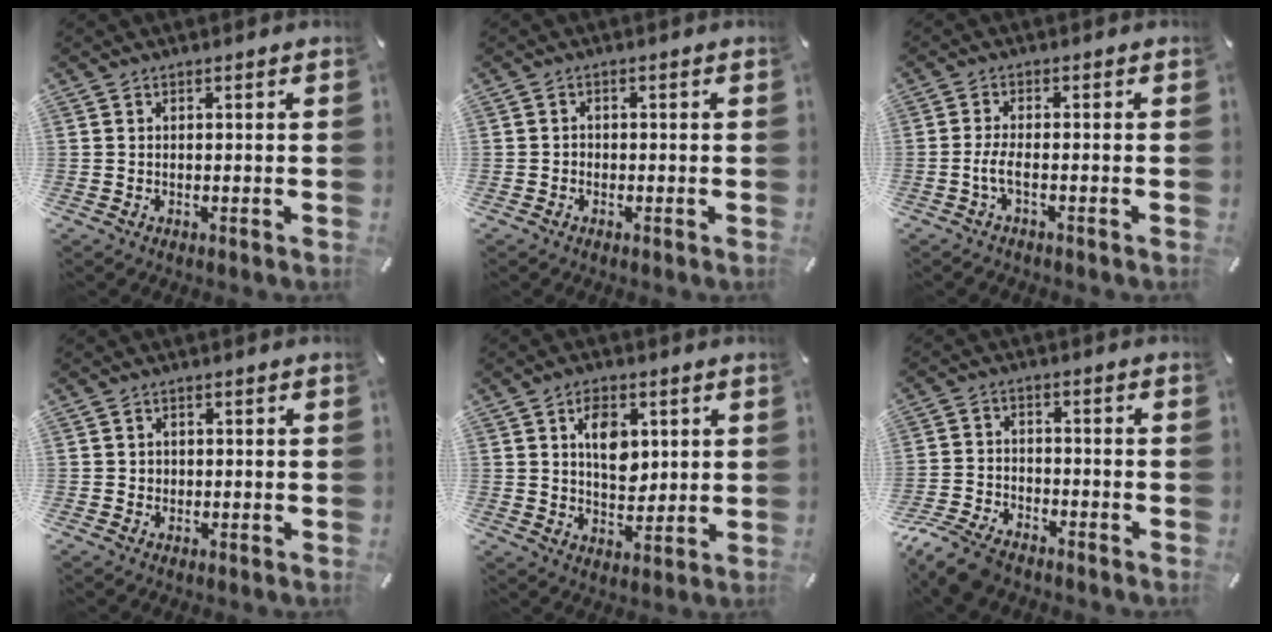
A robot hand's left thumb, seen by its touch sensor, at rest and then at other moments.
{"total": 1.2, "force": [-0.8, 0.8, 0.4], "torque": [-0.008, 0.006, -0.019]}
{"total": 3.8, "force": [-1.3, 0.7, 3.5], "torque": [-0.083, -0.009, -0.029]}
{"total": 1.4, "force": [-0.1, 1.3, 0.4], "torque": [-0.008, 0.006, -0.006]}
{"total": 8.3, "force": [2.6, 5.7, 5.4], "torque": [-0.070, -0.004, 0.041]}
{"total": 8.9, "force": [-7.4, 3.5, 3.5], "torque": [-0.077, 0.032, -0.145]}